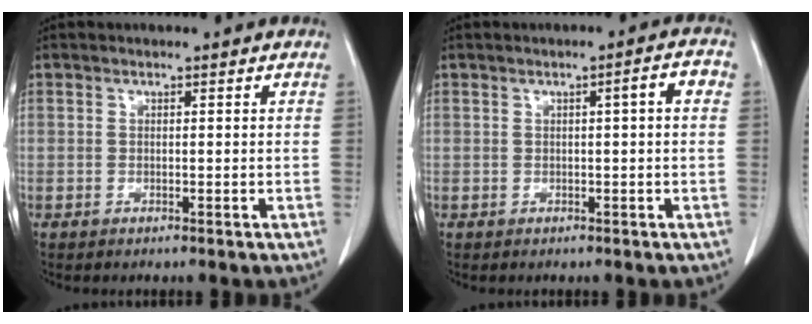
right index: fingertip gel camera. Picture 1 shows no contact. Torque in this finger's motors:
{"motor_torque": [0.04, 0.04, 0.02, 0.01]}